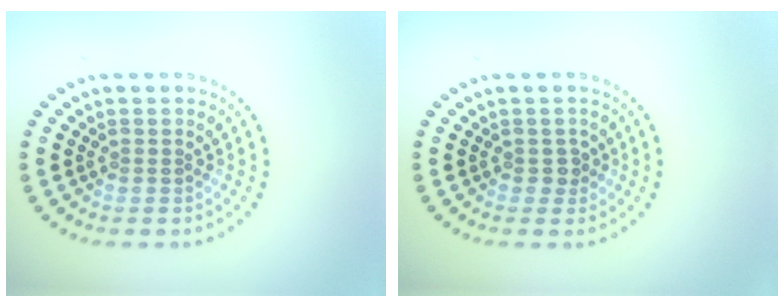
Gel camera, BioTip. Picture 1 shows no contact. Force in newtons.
{"total": 1.0, "press": 0.9, "slide": 0.4}